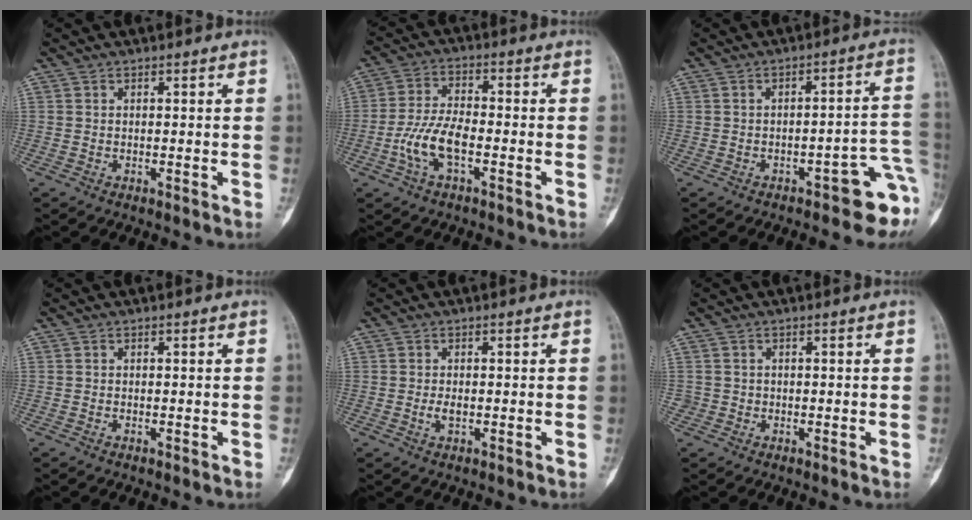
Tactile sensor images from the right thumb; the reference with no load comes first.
{"total": 8.5, "force": [-2.8, 3.7, 7.1], "torque": [-0.152, 0.023, -0.056]}
{"total": 9.6, "force": [-5.2, 3.1, 7.5], "torque": [-0.055, 0.046, -0.064]}
{"total": 0.0}
{"total": 1.7, "force": [-0.3, 0.9, 1.4], "torque": [-0.028, 0.000, -0.006]}
{"total": 1.2, "force": [-0.5, 1.1, 0.0], "torque": [0.005, 0.007, -0.012]}